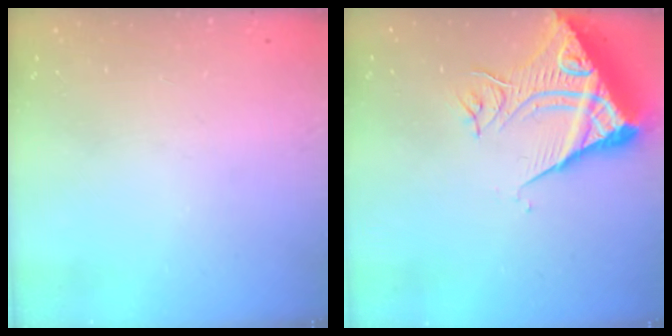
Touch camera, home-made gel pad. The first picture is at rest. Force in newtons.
{"total": 11.1, "press": 11.0, "slide": 1.3}